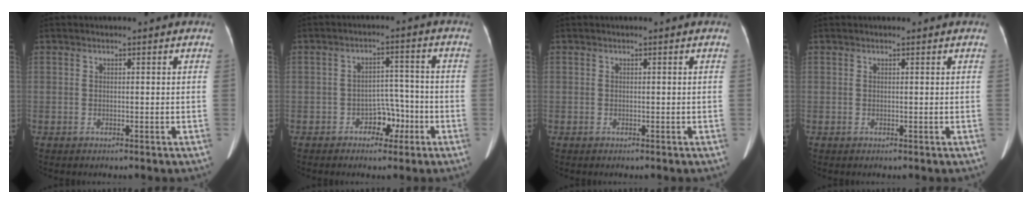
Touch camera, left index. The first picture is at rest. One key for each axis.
{"total": 4.7, "fx": -2.5, "fy": 2.9, "fz": 2.7, "tx": -0.037, "ty": 0.018, "tz": -0.039}
{"total": 0.0}
{"total": 0.0}